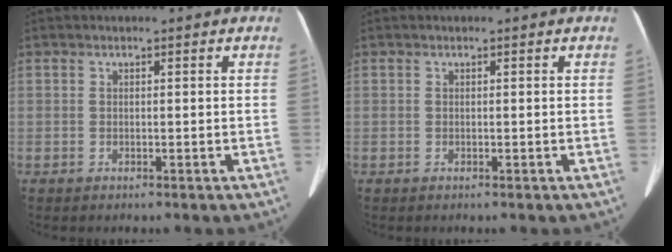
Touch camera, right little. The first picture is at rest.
{"total": 0.0}